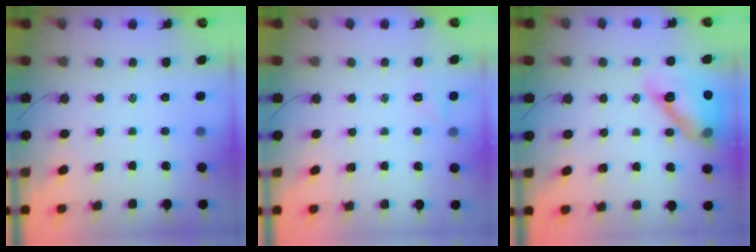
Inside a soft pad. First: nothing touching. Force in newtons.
{"total": 2.8, "press": 2.7, "slide": 0.8}
{"total": 15.3, "press": 14.7, "slide": 4.2}